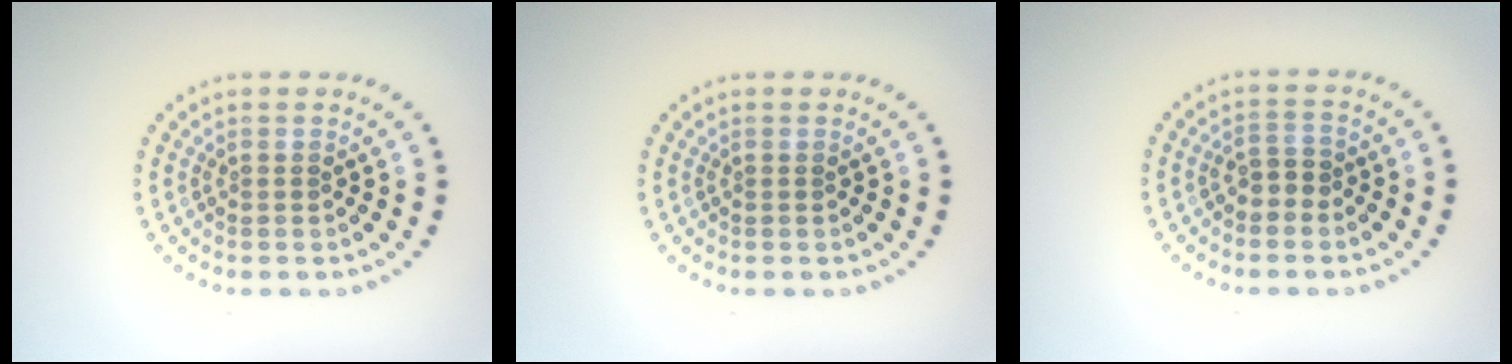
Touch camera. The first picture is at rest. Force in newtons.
{"total": 0.0}
{"total": 1.9, "press": 1.7, "slide": 0.8}